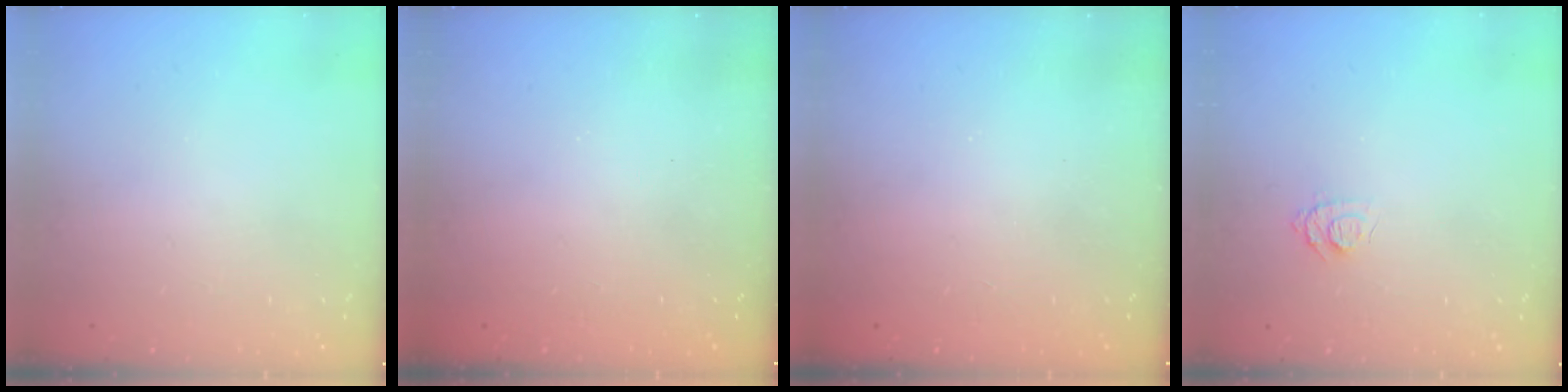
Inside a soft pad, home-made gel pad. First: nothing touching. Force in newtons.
{"total": 2.3, "press": 2.2, "slide": 0.7}
{"total": 2.3, "press": 2.1, "slide": 0.7}
{"total": 6.2, "press": 6.2, "slide": 0.6}